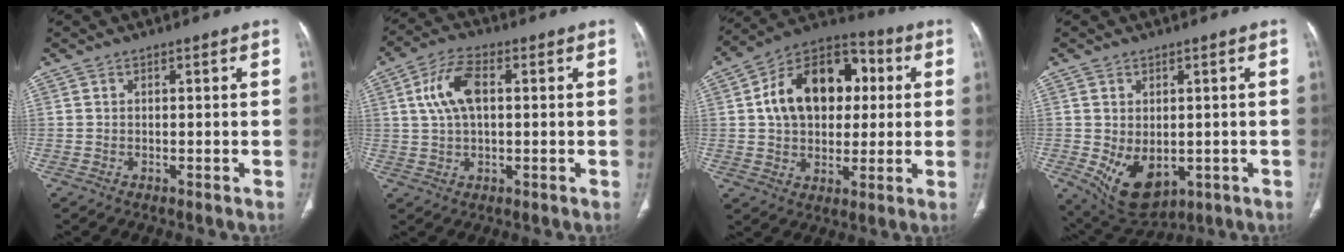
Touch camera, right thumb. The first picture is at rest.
{"total": 8.7, "force": [1.7, 4.5, 7.2], "torque": [-0.145, 0.014, 0.032]}
{"total": 19.3, "force": [3.2, 13.4, 13.6], "torque": [-0.182, 0.022, 0.048]}
{"total": 9.6, "force": [-1.8, 6.3, 7.0], "torque": [-0.101, -0.012, -0.004]}